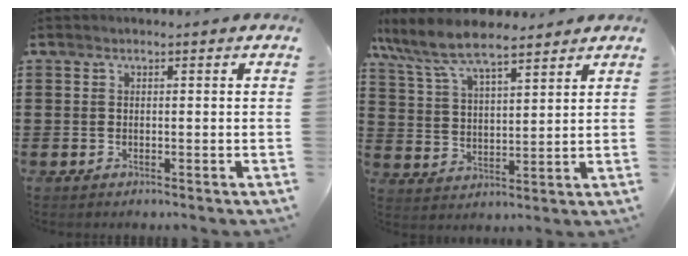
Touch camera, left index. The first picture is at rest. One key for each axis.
{"total": 8.0, "fx": 6.9, "fy": 1.8, "fz": 3.6, "tx": -0.098, "ty": -0.024, "tz": 0.122}